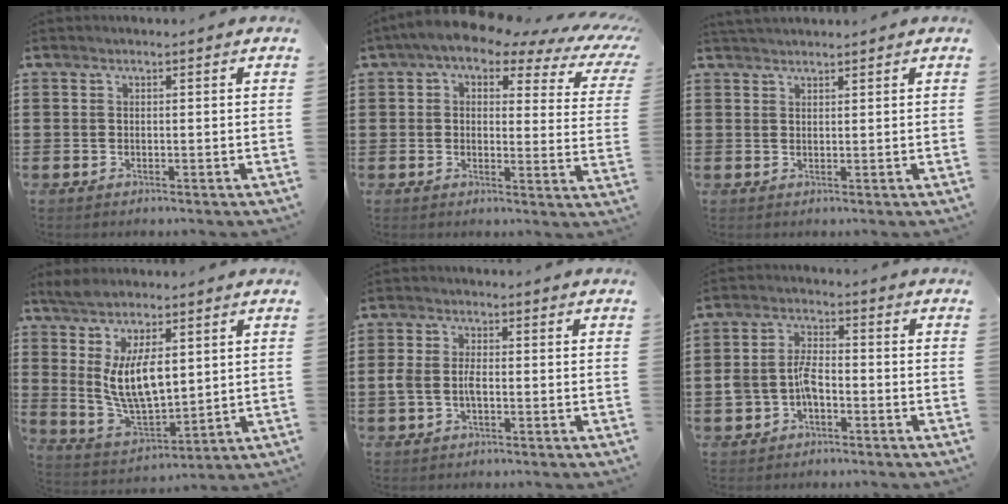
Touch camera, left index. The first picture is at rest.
{"total": 5.8, "force": [3.9, 1.9, 3.9], "torque": [-0.084, -0.015, 0.062]}
{"total": 1.6, "force": [1.6, 0.3, 0.2], "torque": [-0.008, 0.003, 0.031]}
{"total": 9.6, "force": [3.7, 4.6, 7.5], "torque": [-0.179, -0.010, 0.064]}
{"total": 3.5, "force": [-0.6, 1.8, 3.0], "torque": [-0.077, -0.003, -0.018]}
{"total": 5.0, "force": [-1.8, 3.1, 3.5], "torque": [-0.087, 0.004, -0.039]}